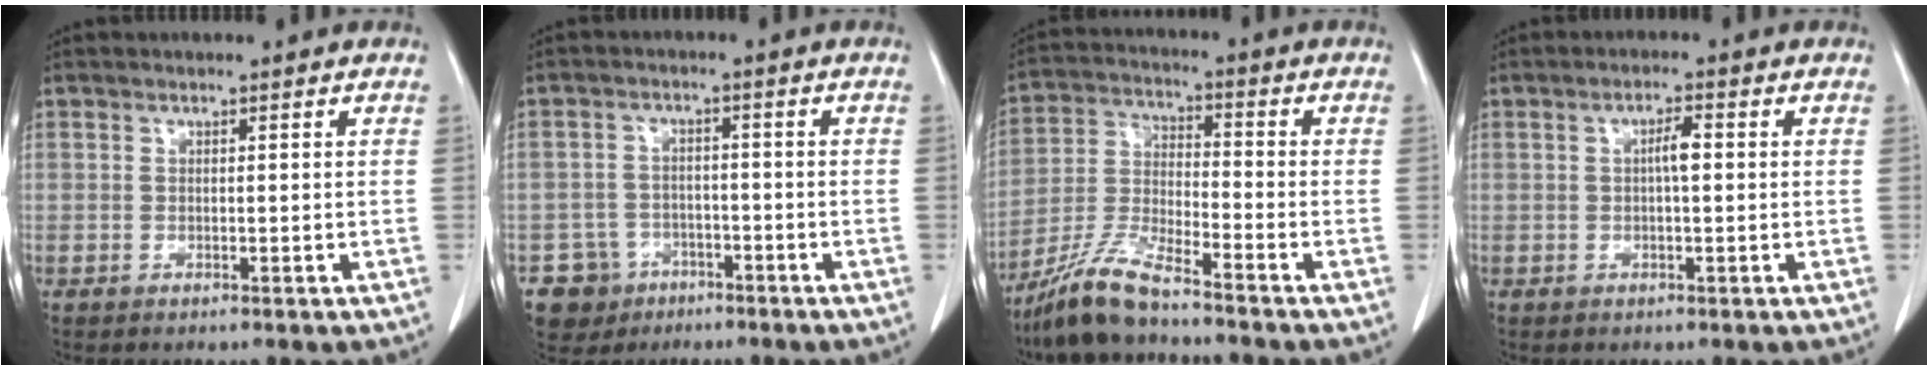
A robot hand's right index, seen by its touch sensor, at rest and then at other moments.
{"total": 6.2, "force": [-3.4, 5.1, 0.3], "torque": [-0.006, 0.009, -0.052]}
{"total": 9.5, "force": [-7.8, 0.7, 5.4], "torque": [-0.117, -0.020, -0.158]}
{"total": 2.6, "force": [0.1, 0.4, 2.5], "torque": [-0.044, 0.004, 0.001]}